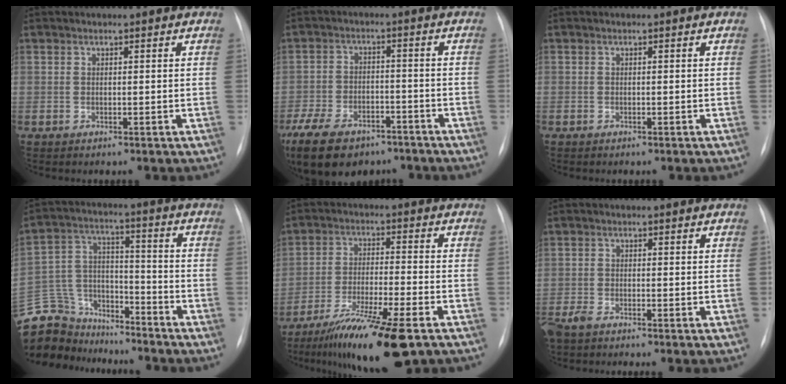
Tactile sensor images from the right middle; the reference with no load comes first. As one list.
[{"total": 18.1, "force": [-12.2, 9.8, 9.2], "torque": [-0.247, -0.019, -0.190]}, {"total": 0.0}, {"total": 17.1, "force": [-15.2, 7.2, 2.8], "torque": [-0.076, 0.052, -0.255]}, {"total": 13.6, "force": [-9.1, 0.9, 10.1], "torque": [-0.178, -0.040, -0.155]}, {"total": 3.2, "force": [-2.5, 0.6, 1.8], "torque": [-0.039, -0.007, -0.049]}]